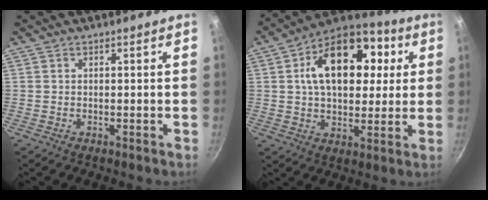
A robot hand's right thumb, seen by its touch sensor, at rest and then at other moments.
{"total": 19.8, "force": [4.6, 12.2, 14.9], "torque": [-0.192, 0.017, 0.065]}